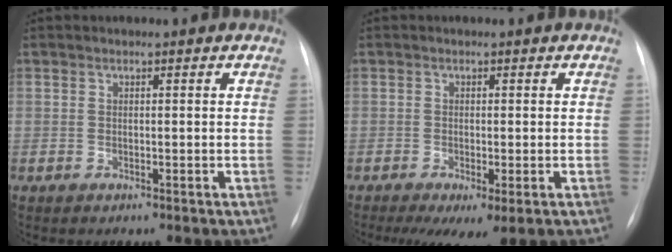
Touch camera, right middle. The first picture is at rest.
{"total": 5.2, "force": [-2.5, 1.7, 4.3], "torque": [-0.064, -0.016, -0.032]}